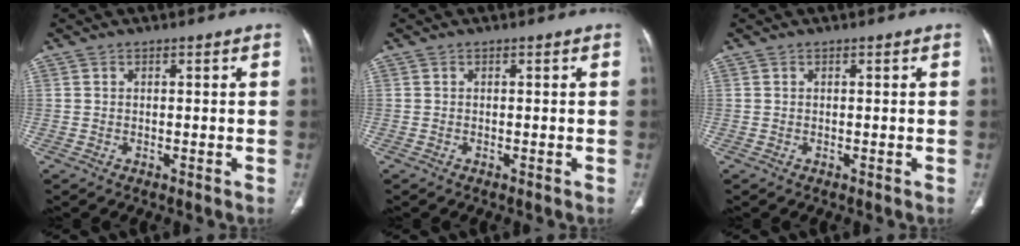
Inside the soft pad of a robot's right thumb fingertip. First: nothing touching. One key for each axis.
{"total": 0.0}
{"total": 0.0}